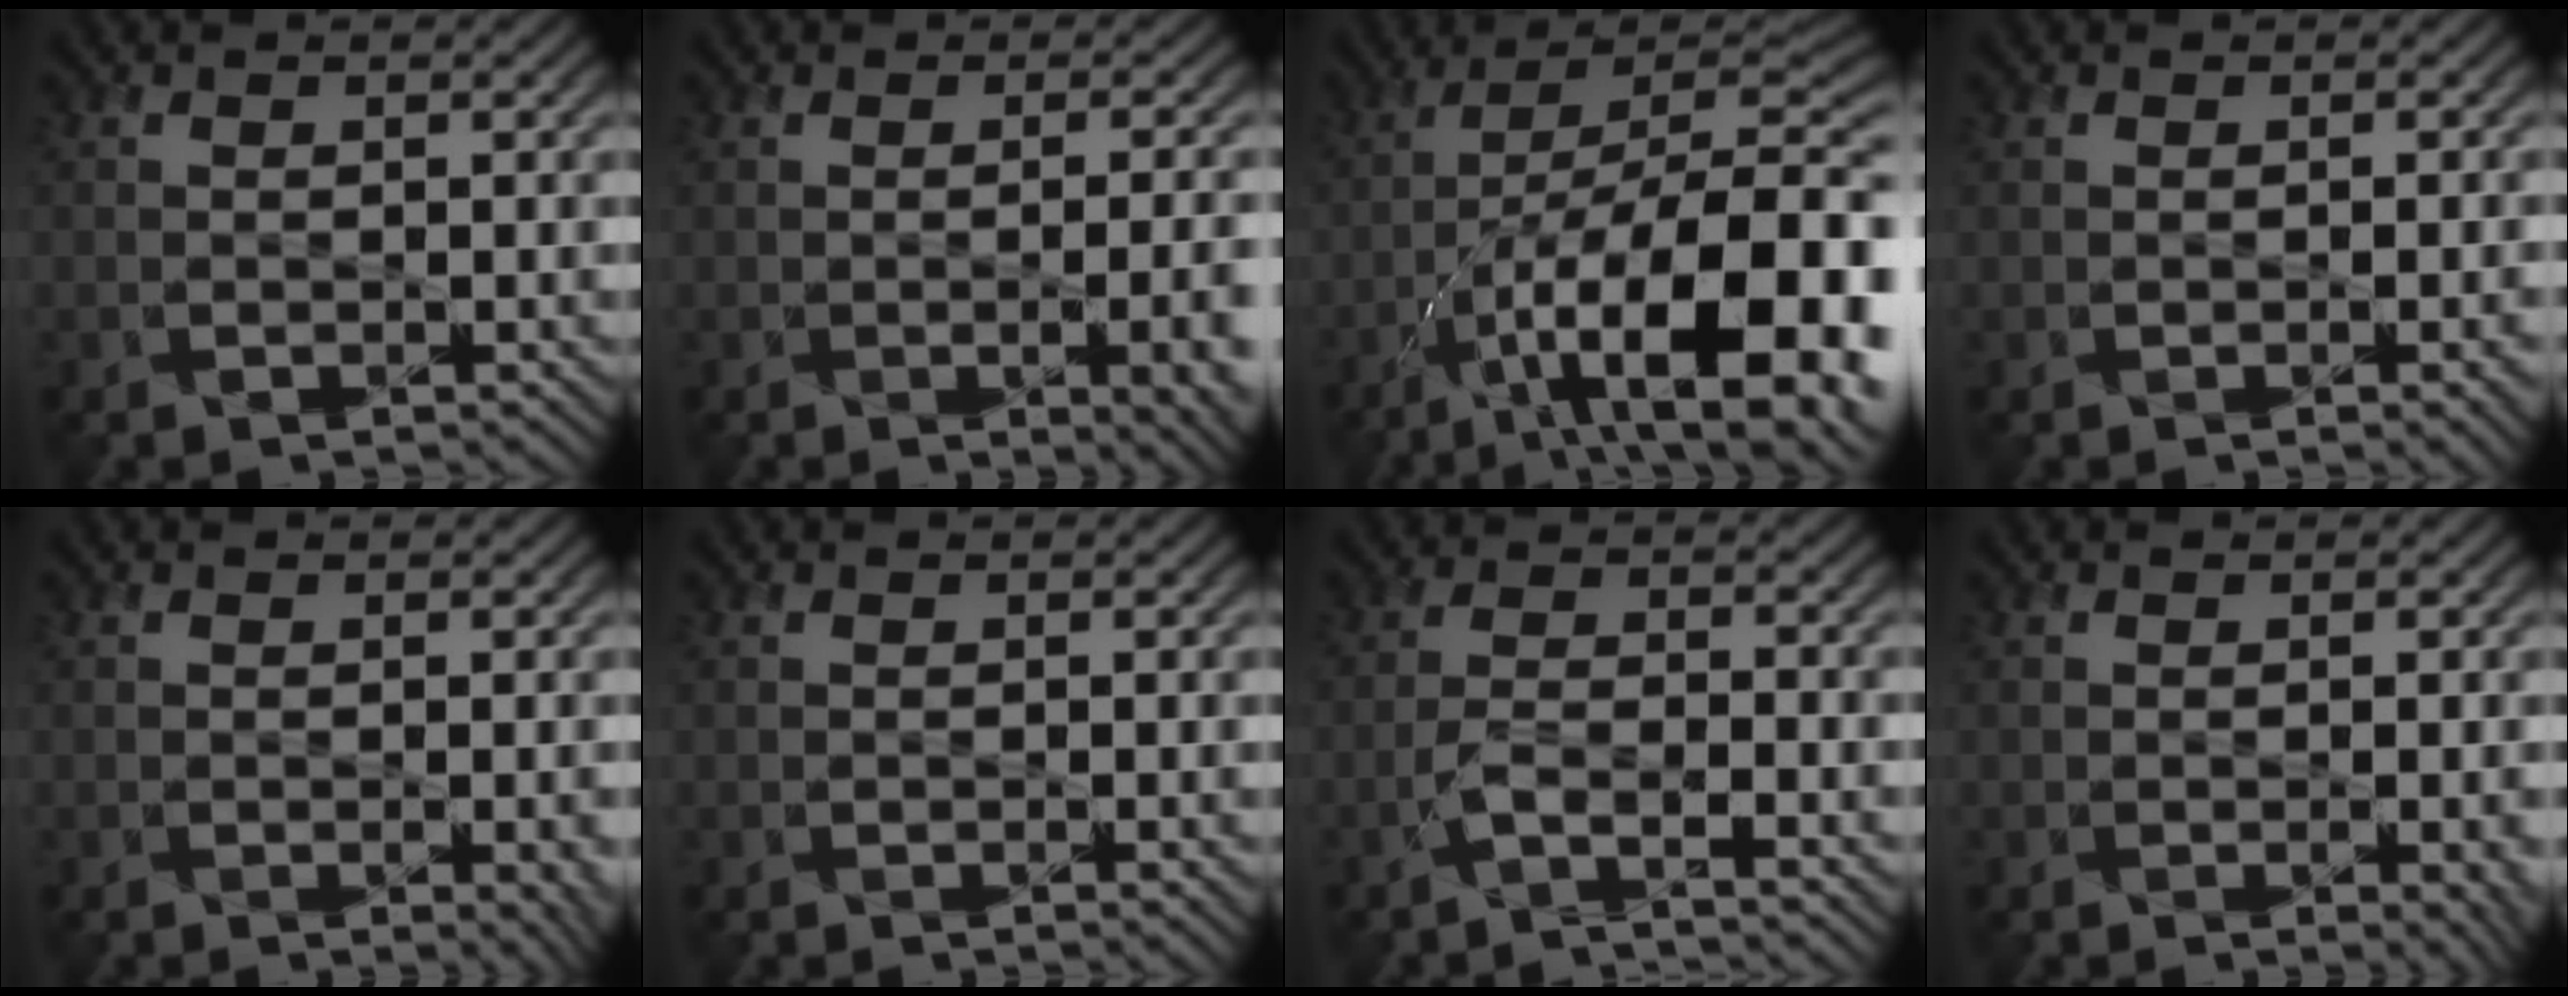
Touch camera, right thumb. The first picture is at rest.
{"total": 8.2, "force": [-1.9, 3.4, 7.2], "torque": [-0.065, -0.013, -0.014]}
{"total": 17.5, "force": [-7.1, 7.0, 14.4], "torque": [-0.208, -0.017, -0.109]}
{"total": 2.7, "force": [-0.5, 1.0, 2.5], "torque": [-0.024, -0.004, 0.001]}
{"total": 3.1, "force": [-0.9, 1.1, 2.8], "torque": [-0.030, -0.007, 0.001]}
{"total": 0.7, "force": [0.1, 0.2, 0.7], "torque": [-0.009, 0.000, 0.003]}
{"total": 3.2, "force": [-2.4, 0.5, 2.1], "torque": [-0.047, 0.002, -0.057]}
{"total": 3.0, "force": [-0.7, 1.0, 2.8], "torque": [-0.030, -0.007, 0.002]}